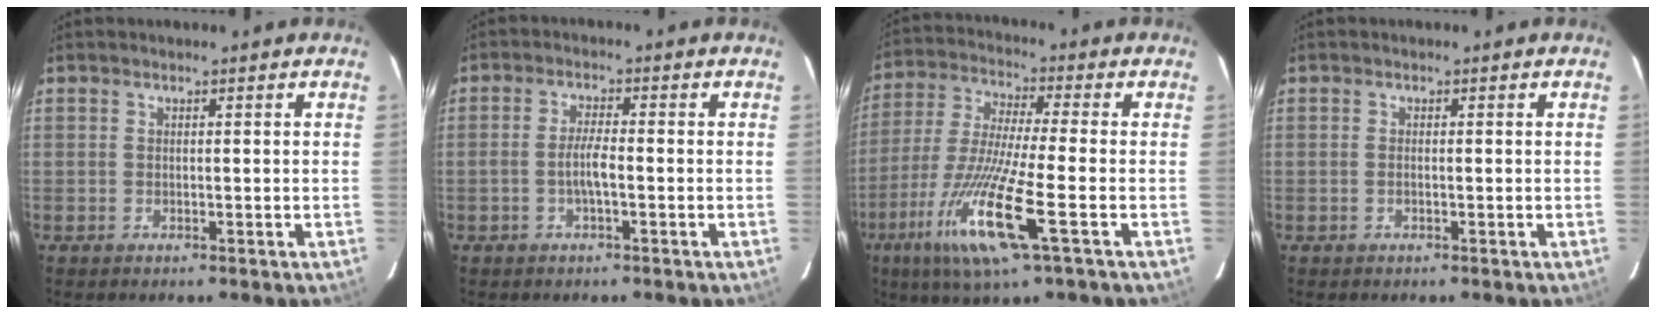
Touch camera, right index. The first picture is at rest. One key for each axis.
{"total": 3.3, "fx": -1.1, "fy": 0.4, "fz": 3.1, "tx": -0.061, "ty": 0.005, "tz": -0.019}
{"total": 16.4, "fx": -6.9, "fy": 1.0, "fz": 14.9, "tx": -0.314, "ty": -0.030, "tz": -0.136}
{"total": 0.5, "fx": -0.1, "fy": 0.3, "fz": 0.4, "tx": -0.007, "ty": 0.003, "tz": -0.002}